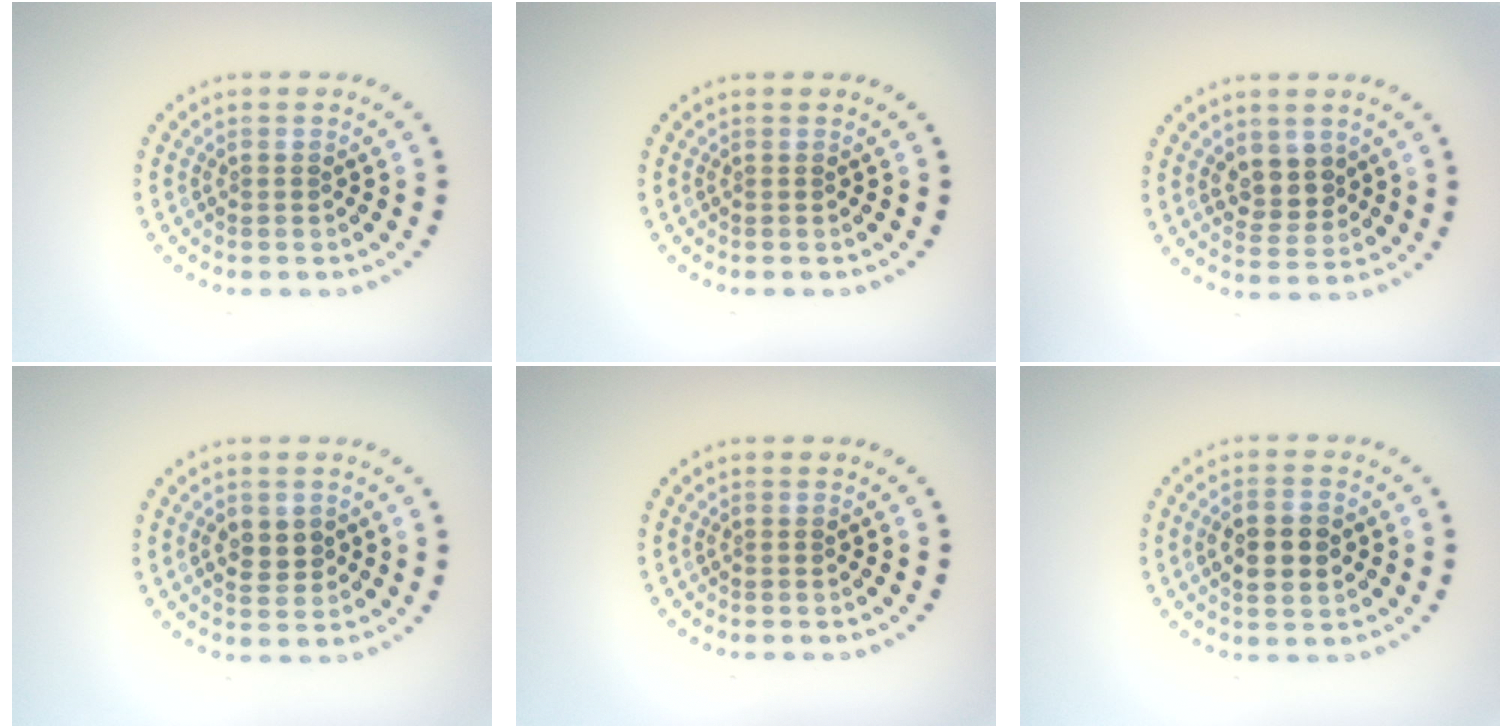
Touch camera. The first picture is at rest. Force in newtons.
{"total": 0.0}
{"total": 3.0, "press": 2.8, "slide": 0.8}
{"total": 2.3, "press": 2.3, "slide": 0.2}
{"total": 0.0}
{"total": 3.4, "press": 3.4, "slide": 0.1}